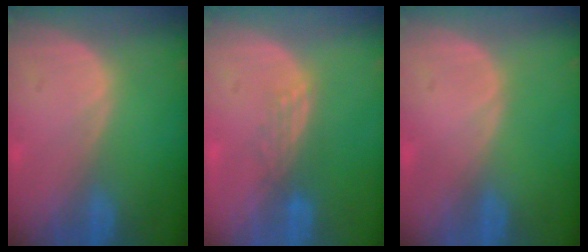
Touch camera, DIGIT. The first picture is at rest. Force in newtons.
{"total": 2.9, "press": 2.4, "slide": 1.6}
{"total": 0.0}